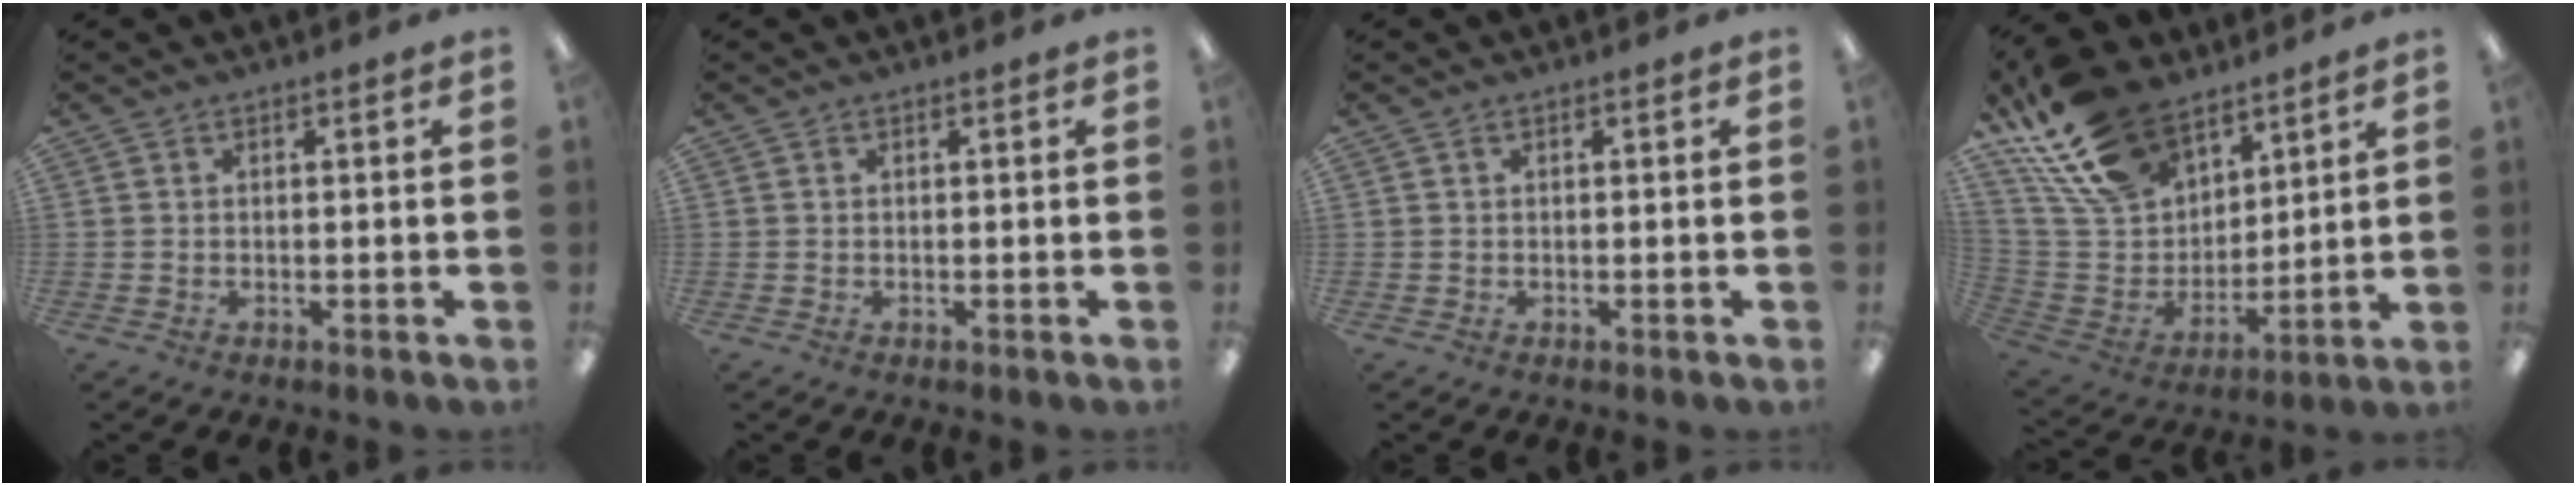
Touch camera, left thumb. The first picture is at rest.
{"total": 0.0}
{"total": 0.0}
{"total": 21.2, "force": [14.6, 12.1, 9.6], "torque": [-0.200, -0.067, 0.276]}